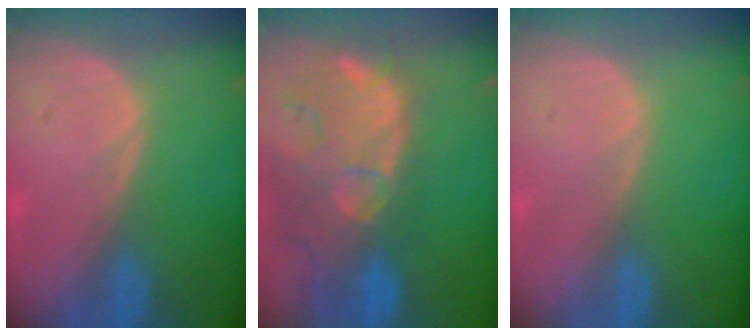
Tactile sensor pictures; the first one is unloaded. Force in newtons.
{"total": 14.6, "press": 11.8, "slide": 8.6}
{"total": 0.0}